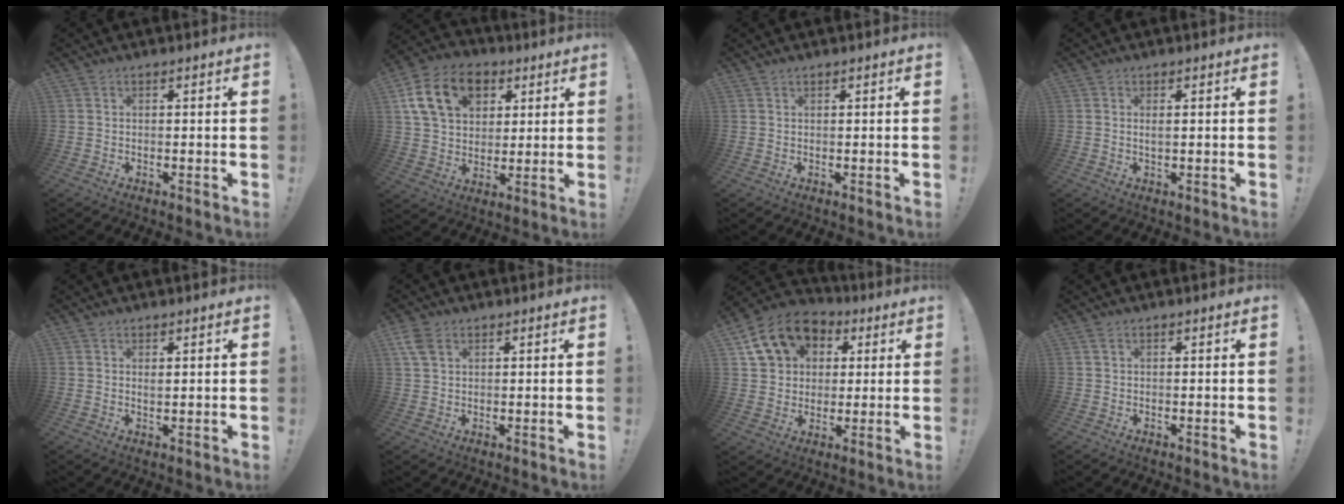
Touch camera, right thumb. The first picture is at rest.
{"total": 17.3, "force": [7.0, 12.4, 9.7], "torque": [-0.153, -0.017, 0.135]}
{"total": 0.6, "force": [0.5, -0.1, 0.3], "torque": [-0.002, -0.001, 0.009]}
{"total": 1.4, "force": [0.3, 0.2, 1.4], "torque": [-0.024, 0.000, 0.003]}
{"total": 1.1, "force": [0.7, 0.7, 0.4], "torque": [0.000, -0.002, 0.012]}
{"total": 4.7, "force": [2.3, 2.9, 2.9], "torque": [-0.058, -0.001, 0.049]}
{"total": 14.3, "force": [6.3, 11.1, 6.4], "torque": [-0.096, -0.022, 0.122]}
{"total": 0.8, "force": [0.3, 0.3, 0.7], "torque": [-0.013, 0.001, 0.006]}